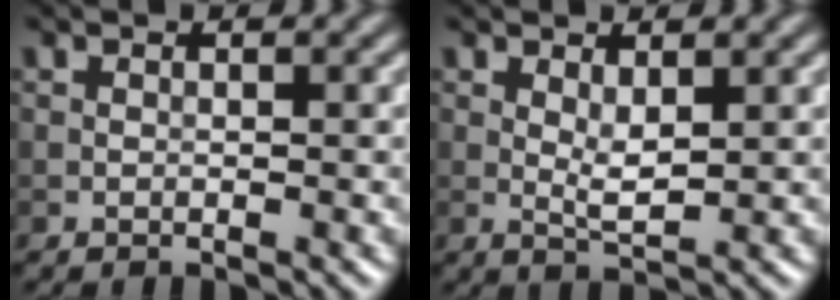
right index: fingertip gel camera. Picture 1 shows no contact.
{"total": 2.0, "force": [0.7, 0.6, 1.7], "torque": [-0.037, -0.004, 0.016]}